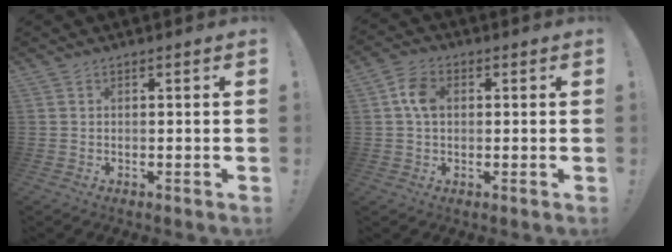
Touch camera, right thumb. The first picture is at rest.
{"total": 6.8, "force": [0.8, 4.8, 4.8], "torque": [-0.074, 0.005, 0.013]}